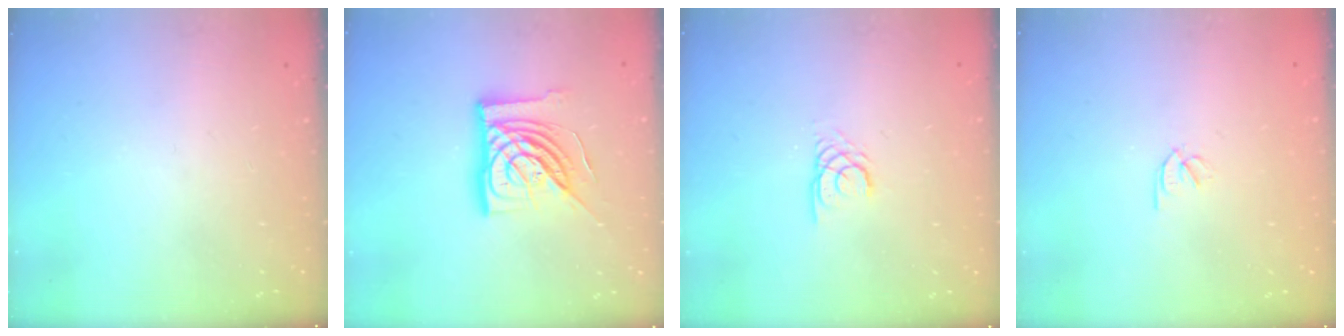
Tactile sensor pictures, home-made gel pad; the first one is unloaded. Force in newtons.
{"total": 15.7, "press": 15.7, "slide": 1.5}
{"total": 2.2, "press": 2.2, "slide": 0.1}
{"total": 1.8, "press": 1.7, "slide": 0.5}